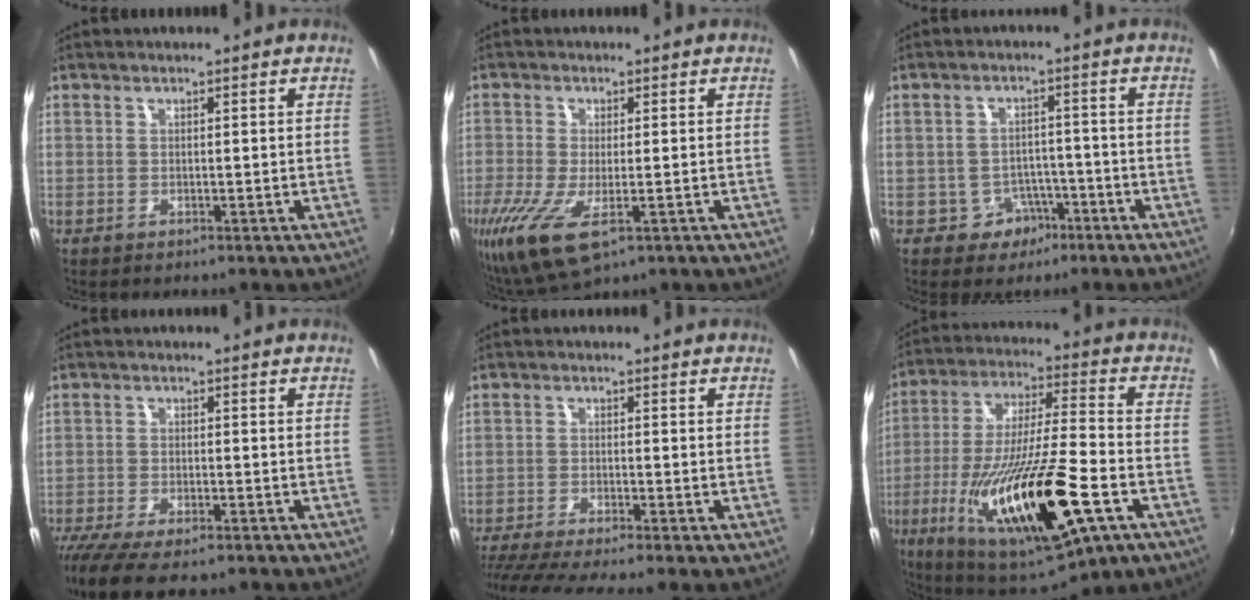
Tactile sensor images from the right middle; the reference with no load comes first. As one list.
[{"total": 10.3, "force": [-4.1, 3.5, 8.8], "torque": [-0.185, -0.043, -0.068]}, {"total": 4.1, "force": [-2.4, 3.2, 0.9], "torque": [-0.024, 0.012, -0.028]}, {"total": 10.8, "force": [-8.6, 2.6, 6.1], "torque": [-0.145, -0.046, -0.151]}, {"total": 10.0, "force": [-8.5, -0.8, 5.2], "torque": [-0.119, -0.038, -0.146]}, {"total": 26.4, "force": [-10.1, 5.5, 23.8], "torque": [-0.448, -0.060, -0.168]}]